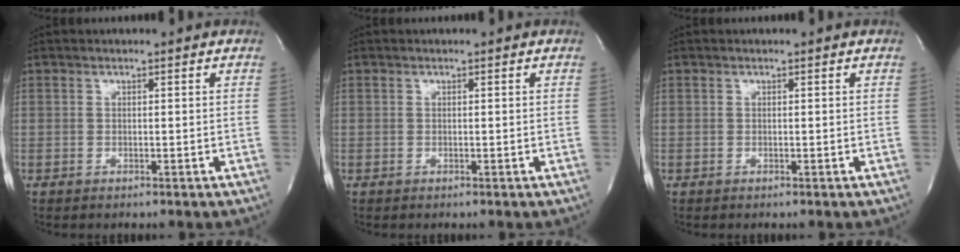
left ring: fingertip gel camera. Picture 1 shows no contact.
{"total": 0.0}
{"total": 0.0}